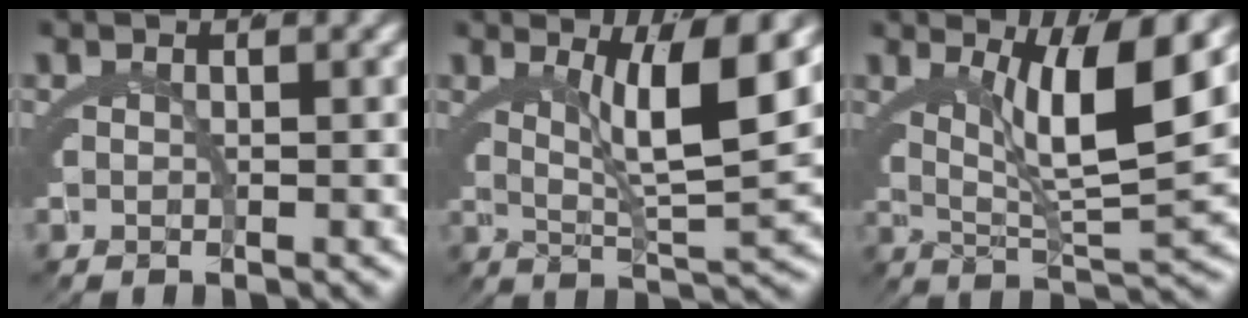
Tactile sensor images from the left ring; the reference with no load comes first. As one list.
[{"total": 6.7, "force": [2.8, 0.8, 6.0], "torque": [-0.099, -0.003, 0.051]}, {"total": 7.8, "force": [2.8, 1.8, 7.1], "torque": [-0.114, -0.004, 0.048]}]